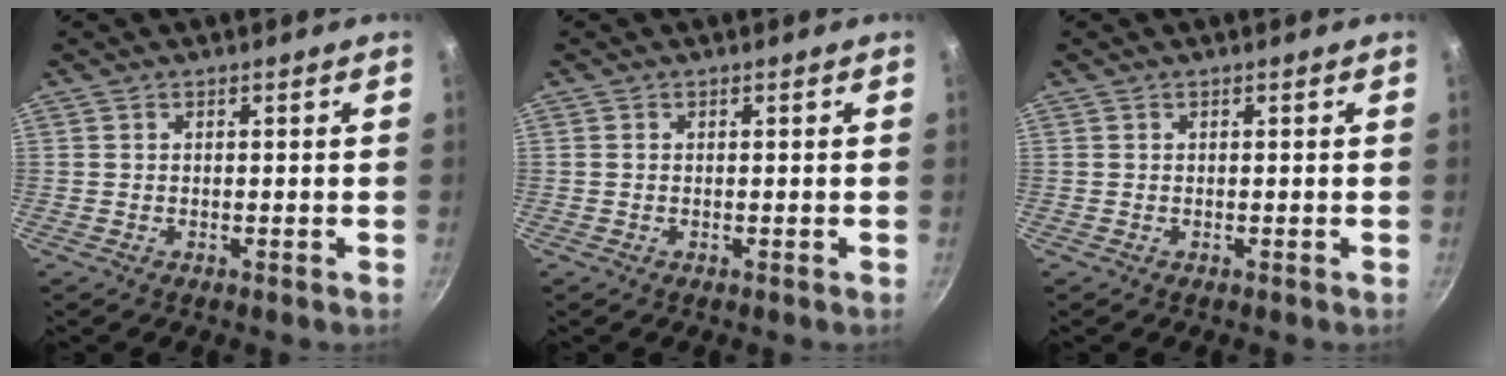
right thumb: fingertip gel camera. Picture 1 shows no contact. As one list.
[{"total": 0.0}, {"total": 0.0}]